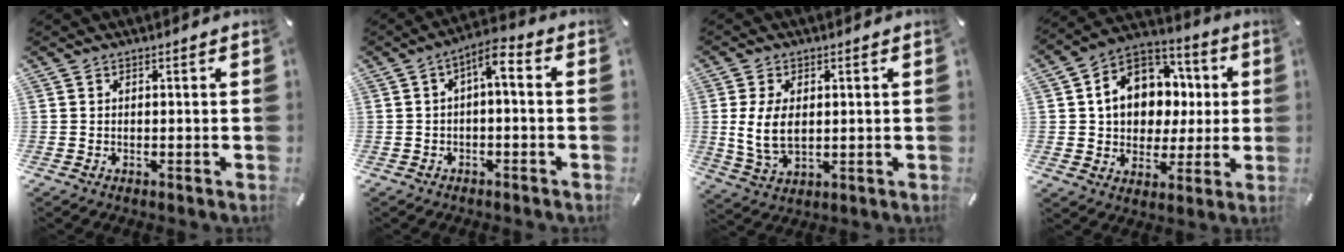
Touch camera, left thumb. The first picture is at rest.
{"total": 4.7, "force": [-0.5, 2.0, 4.2], "torque": [-0.081, 0.013, -0.013]}
{"total": 8.3, "force": [0.8, 5.2, 6.5], "torque": [-0.145, -0.002, 0.011]}
{"total": 13.5, "force": [1.8, 11.6, 6.7], "torque": [-0.116, -0.002, 0.042]}